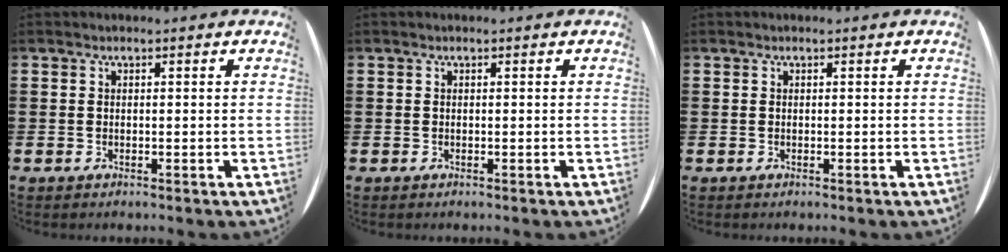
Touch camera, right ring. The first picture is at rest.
{"total": 0.0}
{"total": 0.0}